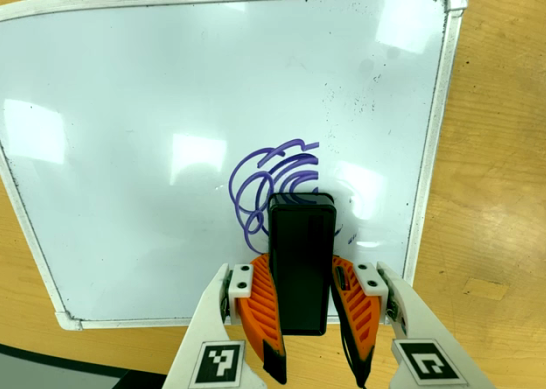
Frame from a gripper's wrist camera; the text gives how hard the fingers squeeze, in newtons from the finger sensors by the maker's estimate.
{"total": 11.6, "left": 11.2, "right": 12.0}